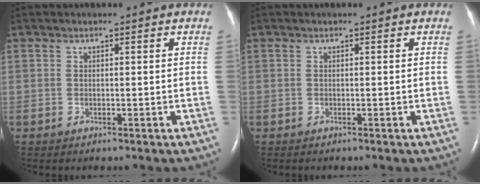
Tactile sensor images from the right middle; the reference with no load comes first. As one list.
[{"total": 0.0}]